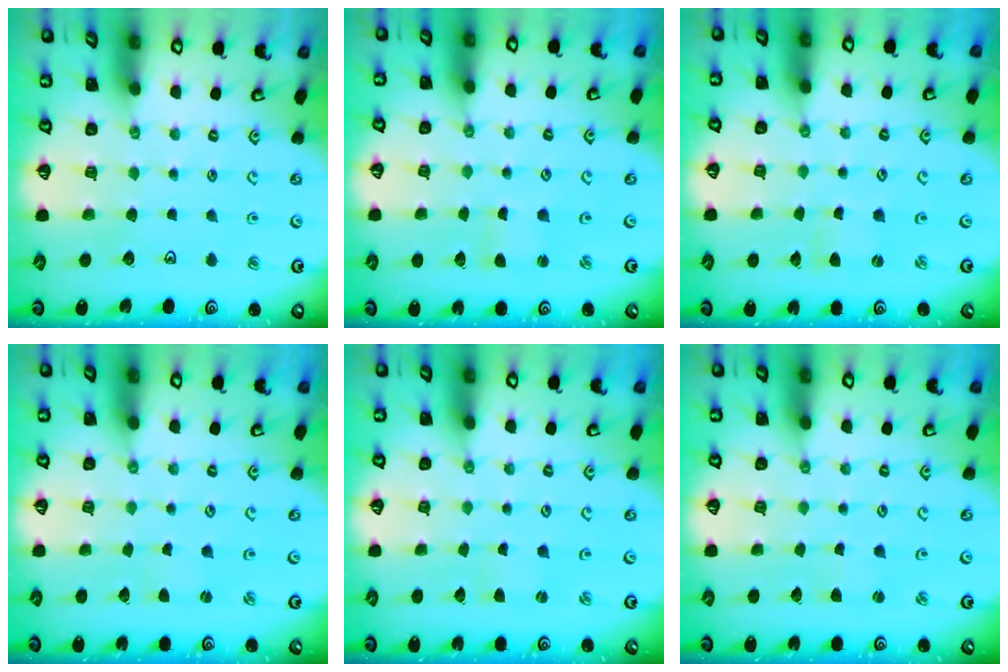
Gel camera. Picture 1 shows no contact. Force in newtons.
{"total": 1.1, "press": 1.1, "slide": 0.1}
{"total": 0.6, "press": 0.6, "slide": 0.0}
{"total": 0.7, "press": 0.7, "slide": 0.1}
{"total": 0.9, "press": 0.9, "slide": 0.1}
{"total": 1.4, "press": 1.4, "slide": 0.3}